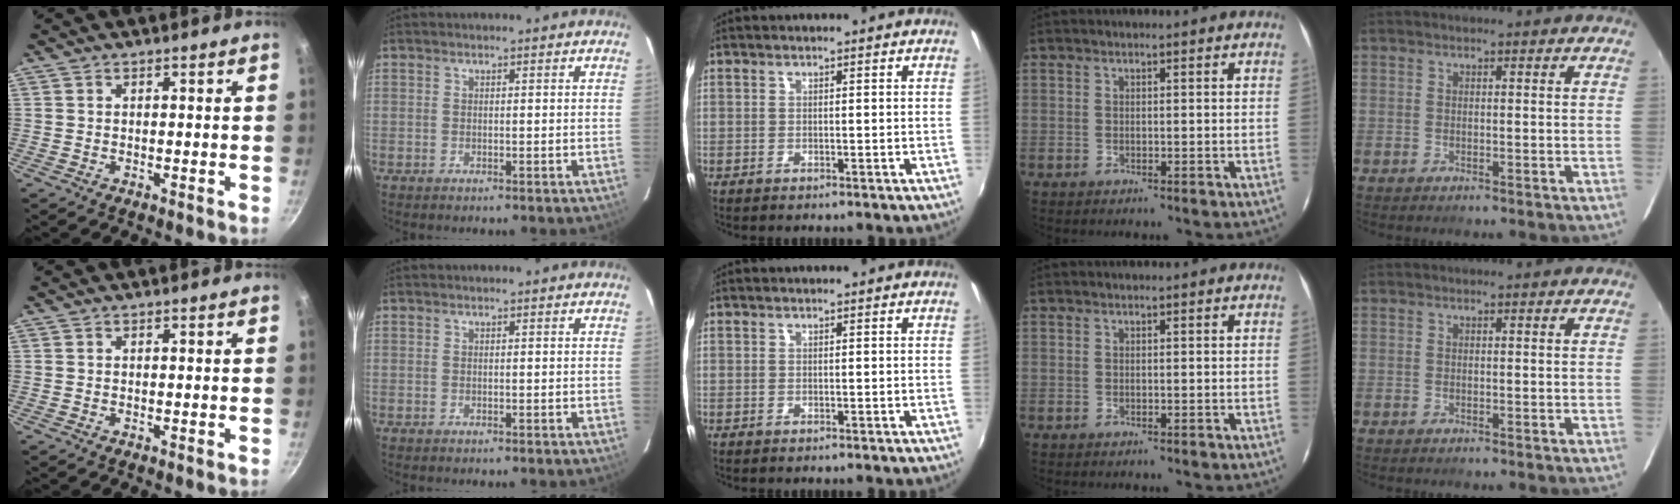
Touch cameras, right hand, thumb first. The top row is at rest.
{}